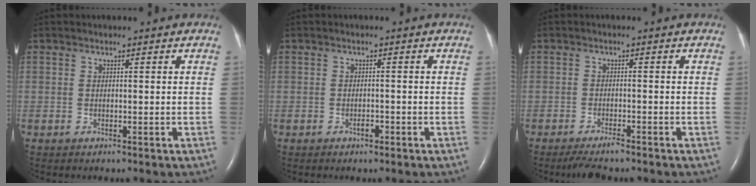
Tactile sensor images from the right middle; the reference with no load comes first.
{"total": 1.2, "force": [-0.7, 0.5, 0.7], "torque": [-0.013, 0.001, -0.010]}
{"total": 3.5, "force": [-2.9, 0.4, 2.0], "torque": [-0.042, -0.010, -0.048]}